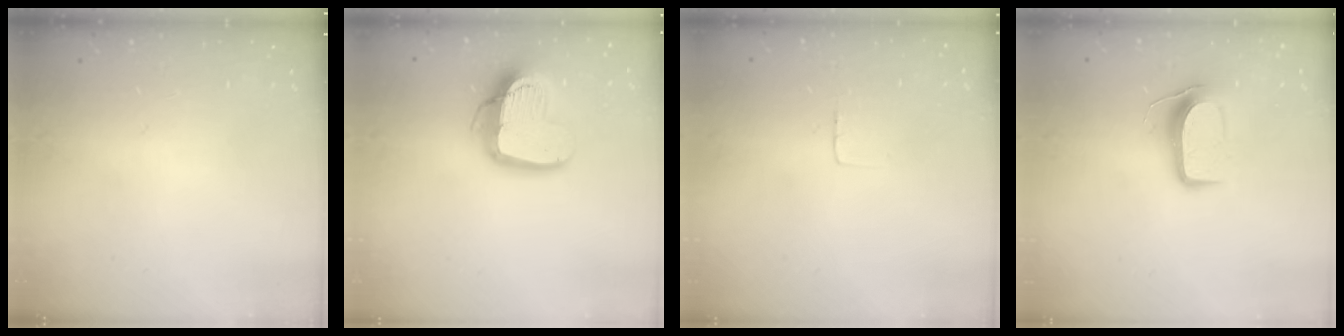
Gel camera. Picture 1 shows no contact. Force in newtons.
{"total": 15.0, "press": 14.9, "slide": 1.3}
{"total": 2.3, "press": 2.3, "slide": 0.1}
{"total": 8.8, "press": 8.8, "slide": 0.6}